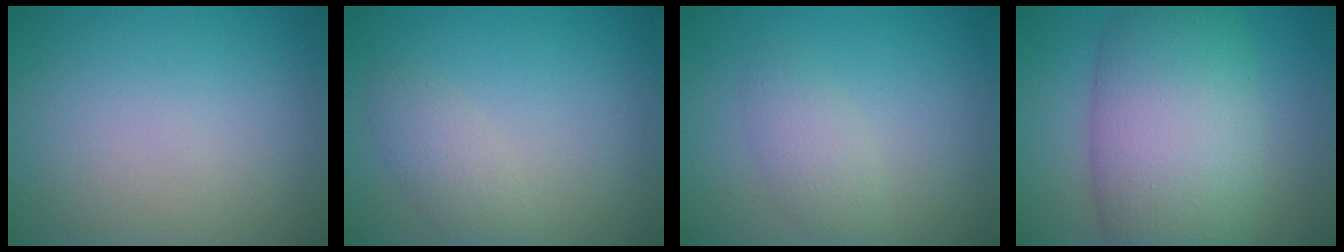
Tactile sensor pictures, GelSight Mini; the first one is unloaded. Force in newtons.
{"total": 2.0, "press": 2.0, "slide": 0.2}
{"total": 2.1, "press": 2.1, "slide": 0.2}
{"total": 11.5, "press": 11.5, "slide": 0.4}